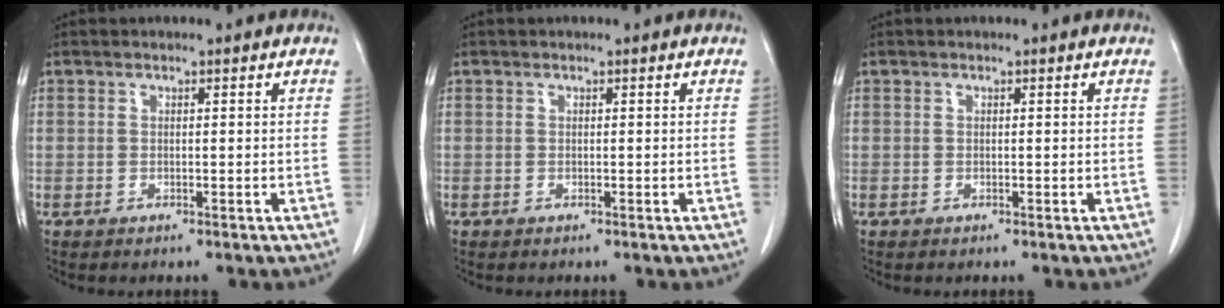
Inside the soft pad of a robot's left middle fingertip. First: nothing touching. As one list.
[{"total": 0.0}, {"total": 0.0}]